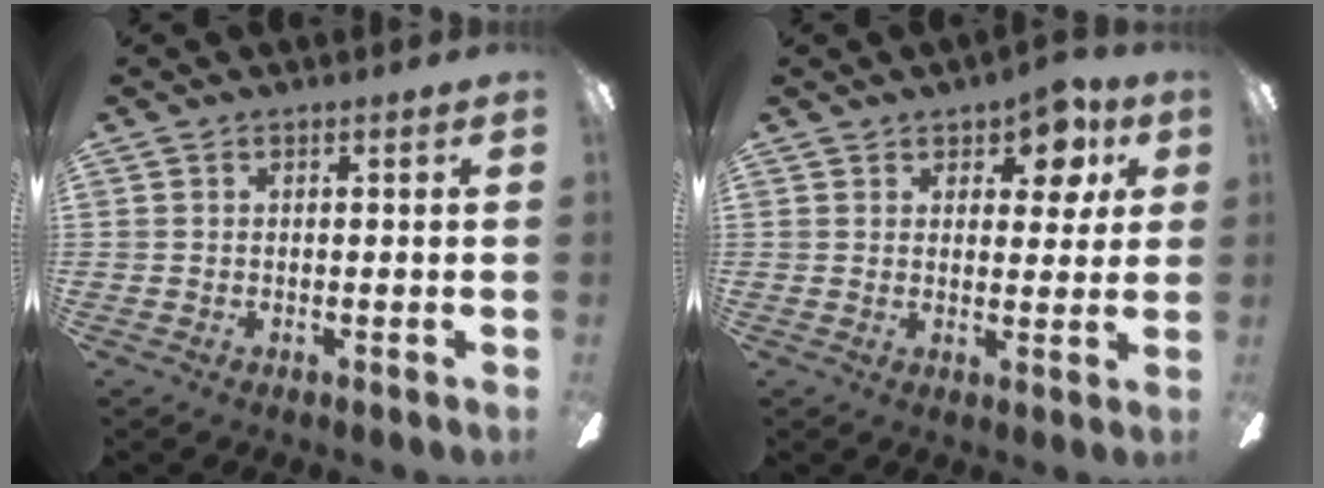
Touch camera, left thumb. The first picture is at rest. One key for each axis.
{"total": 6.7, "fx": 4.0, "fy": 3.8, "fz": 3.9, "tx": -0.040, "ty": -0.013, "tz": 0.065}